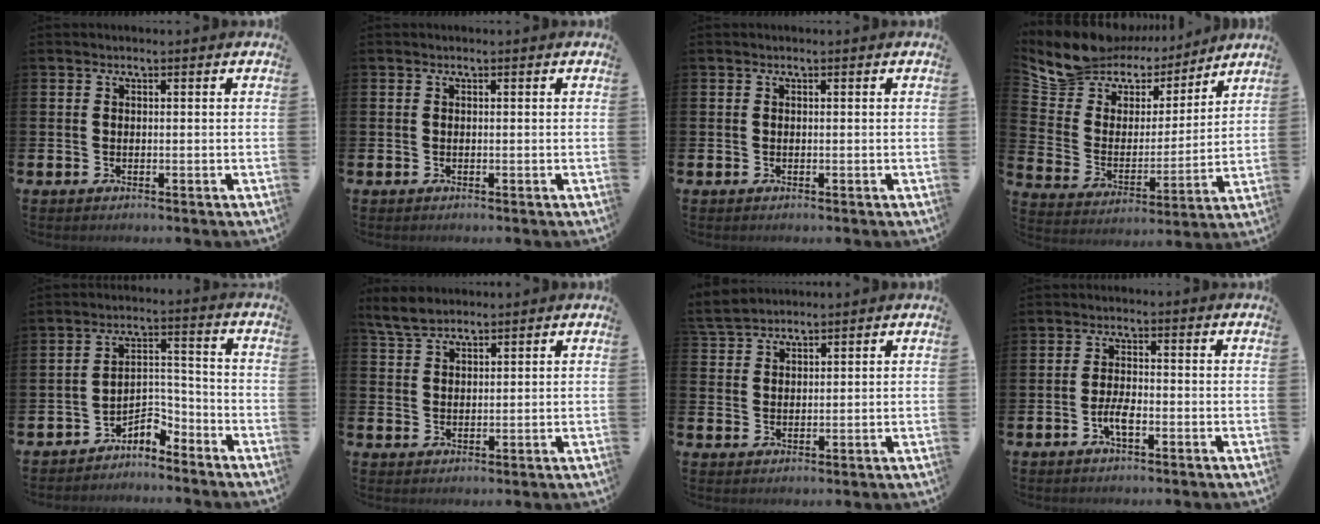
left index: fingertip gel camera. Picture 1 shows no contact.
{"total": 0.0}
{"total": 0.0}
{"total": 10.3, "force": [9.0, 4.9, 0.4], "torque": [-0.065, -0.073, 0.161]}
{"total": 4.7, "force": [-4.3, 1.3, 1.4], "torque": [-0.026, 0.007, -0.089]}
{"total": 4.3, "force": [4.0, 1.2, 1.2], "torque": [-0.029, -0.009, 0.072]}
{"total": 3.6, "force": [3.6, 0.7, 0.1], "torque": [-0.007, -0.011, 0.066]}
{"total": 2.9, "force": [-1.2, 1.0, 2.4], "torque": [-0.052, 0.001, -0.024]}